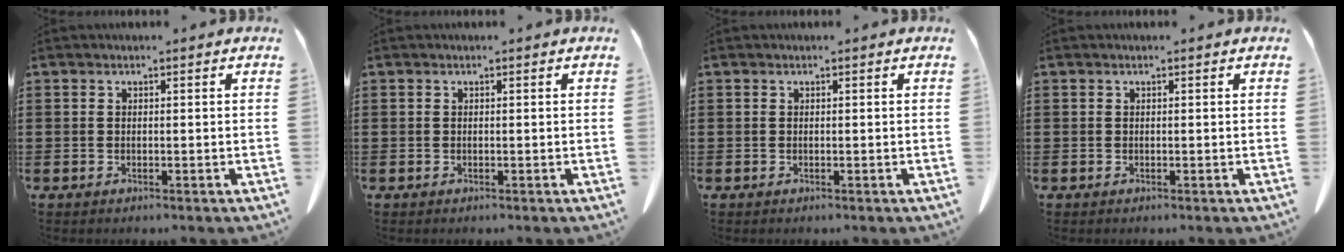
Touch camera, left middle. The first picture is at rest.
{"total": 0.0}
{"total": 0.0}
{"total": 0.0}